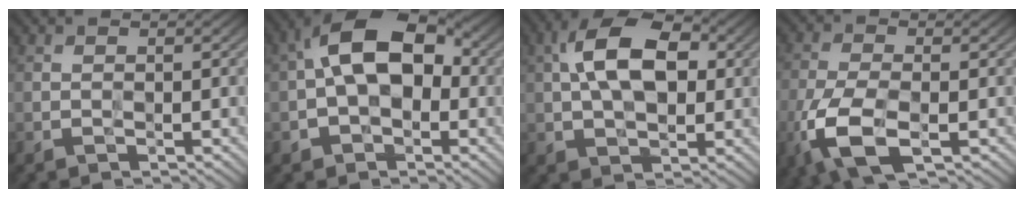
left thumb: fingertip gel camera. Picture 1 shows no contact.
{"total": 12.5, "force": [0.4, 7.9, 9.8], "torque": [-0.170, 0.024, -0.008]}
{"total": 11.3, "force": [2.0, 6.6, 9.0], "torque": [-0.175, 0.018, 0.027]}
{"total": 9.0, "force": [-3.7, 3.9, 7.1], "torque": [-0.174, -0.016, -0.077]}